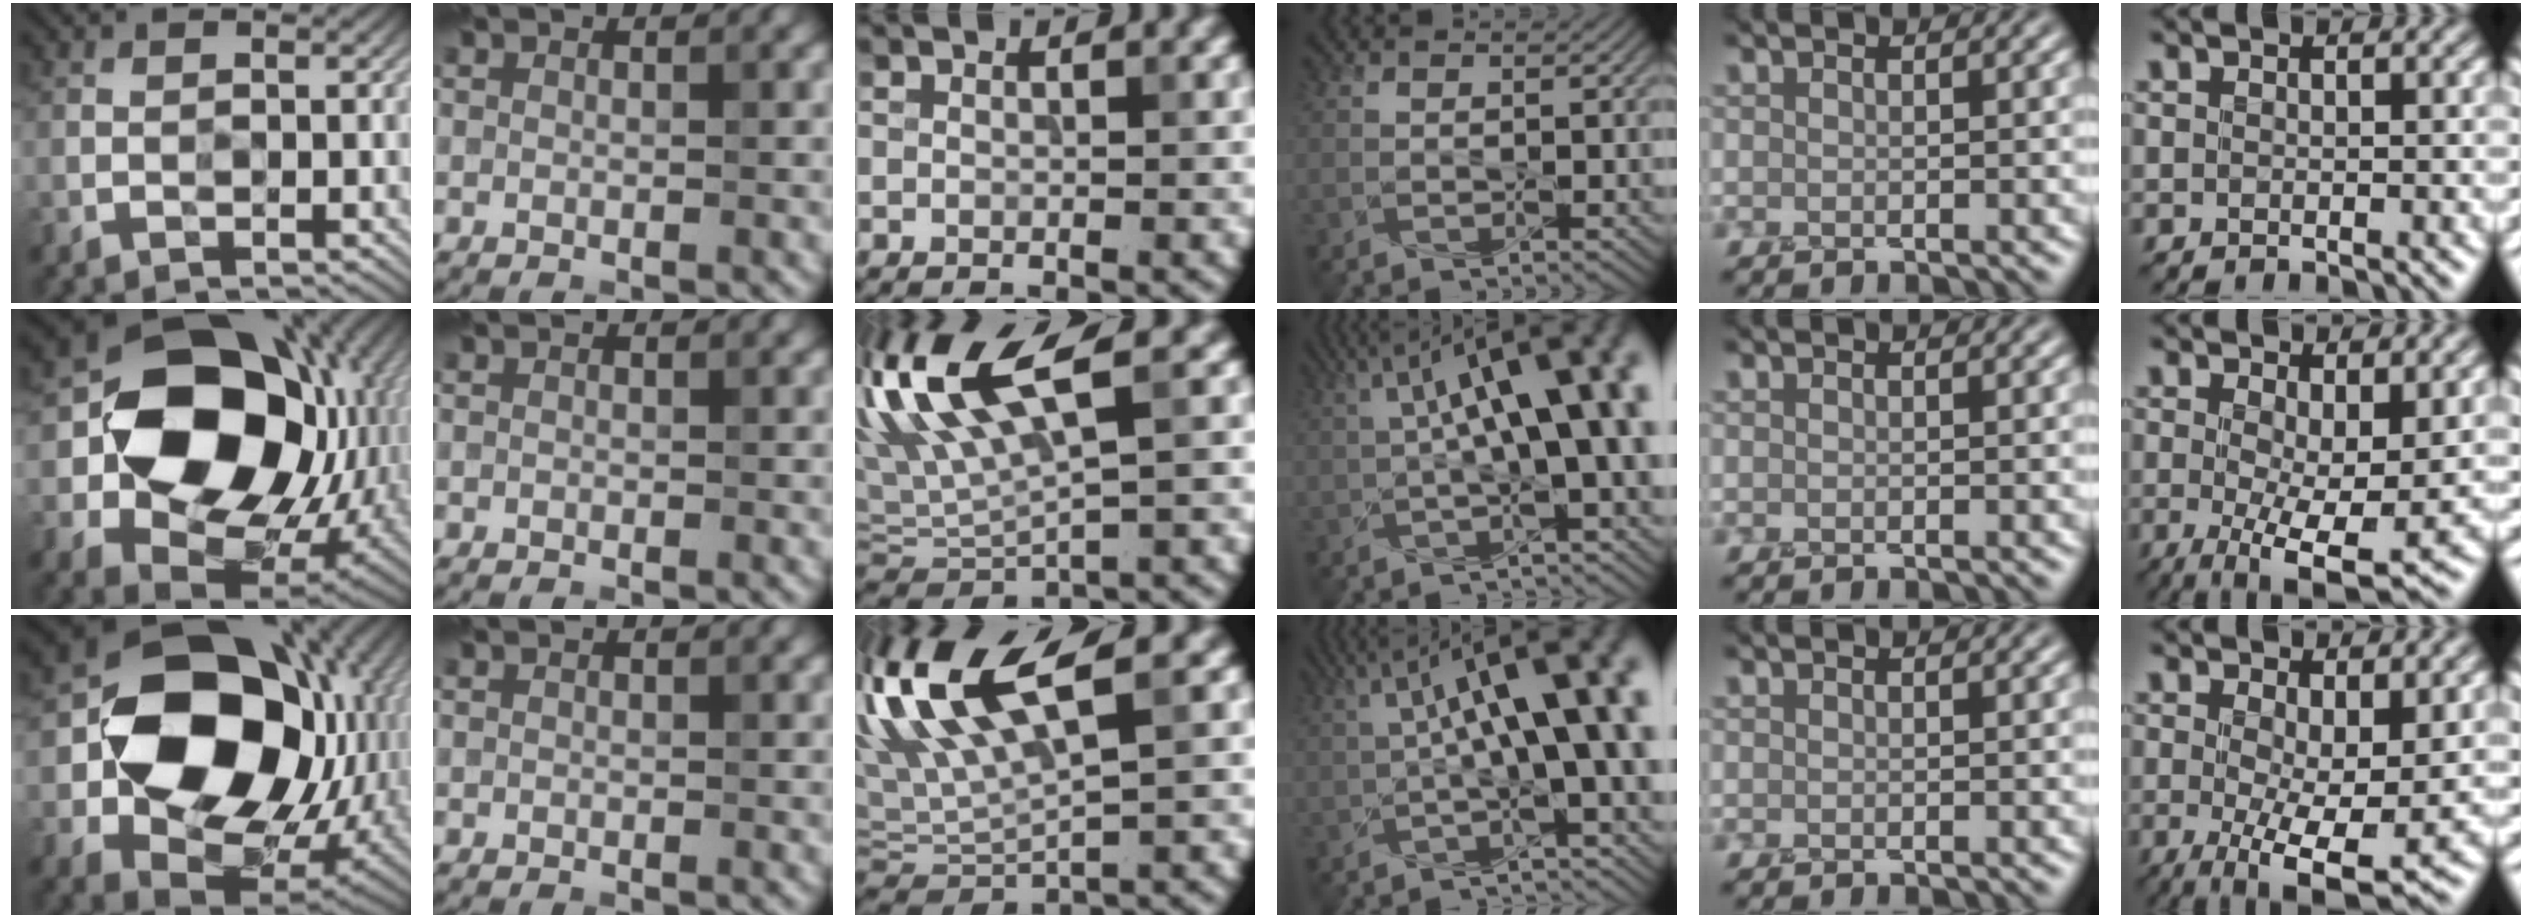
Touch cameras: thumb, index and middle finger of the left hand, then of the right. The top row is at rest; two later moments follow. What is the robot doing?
{"motion": "screw", "object": "dispenser bottle"}